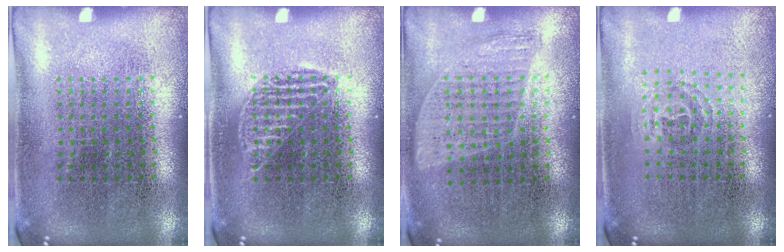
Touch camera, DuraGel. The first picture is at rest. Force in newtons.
{"total": 1.2, "press": 1.2, "slide": 0.2}
{"total": 0.9, "press": 0.8, "slide": 0.4}
{"total": 0.9, "press": 0.6, "slide": 0.7}